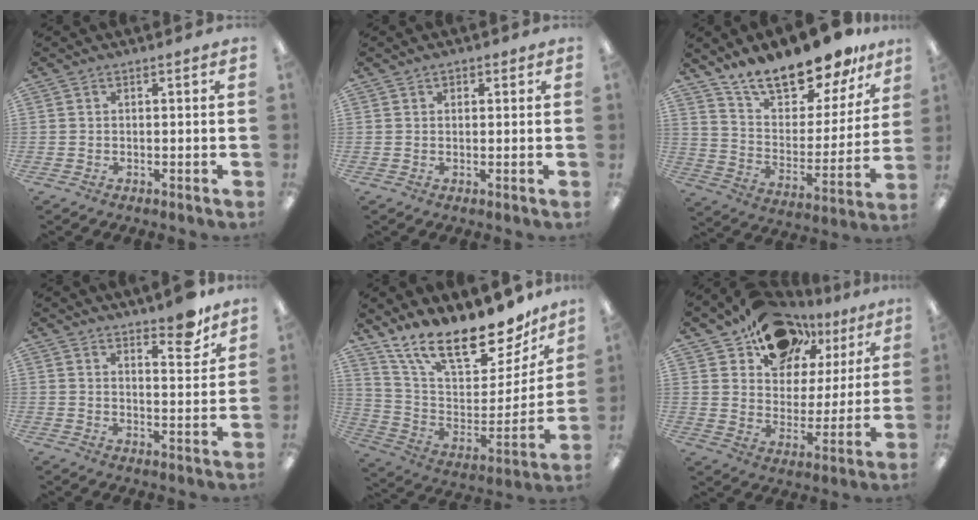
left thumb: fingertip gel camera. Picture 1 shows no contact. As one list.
[{"total": 1.2, "force": [0.7, 0.9, 0.4], "torque": [0.001, 0.000, 0.010]}, {"total": 17.9, "force": [15.6, 5.9, 6.3], "torque": [-0.108, -0.119, 0.276]}, {"total": 9.5, "force": [8.1, 2.5, 4.3], "torque": [-0.035, -0.067, 0.136]}, {"total": 21.0, "force": [16.7, 6.5, 11.0], "torque": [-0.188, -0.123, 0.286]}, {"total": 15.1, "force": [11.2, 9.2, 4.4], "torque": [-0.071, -0.079, 0.208]}]